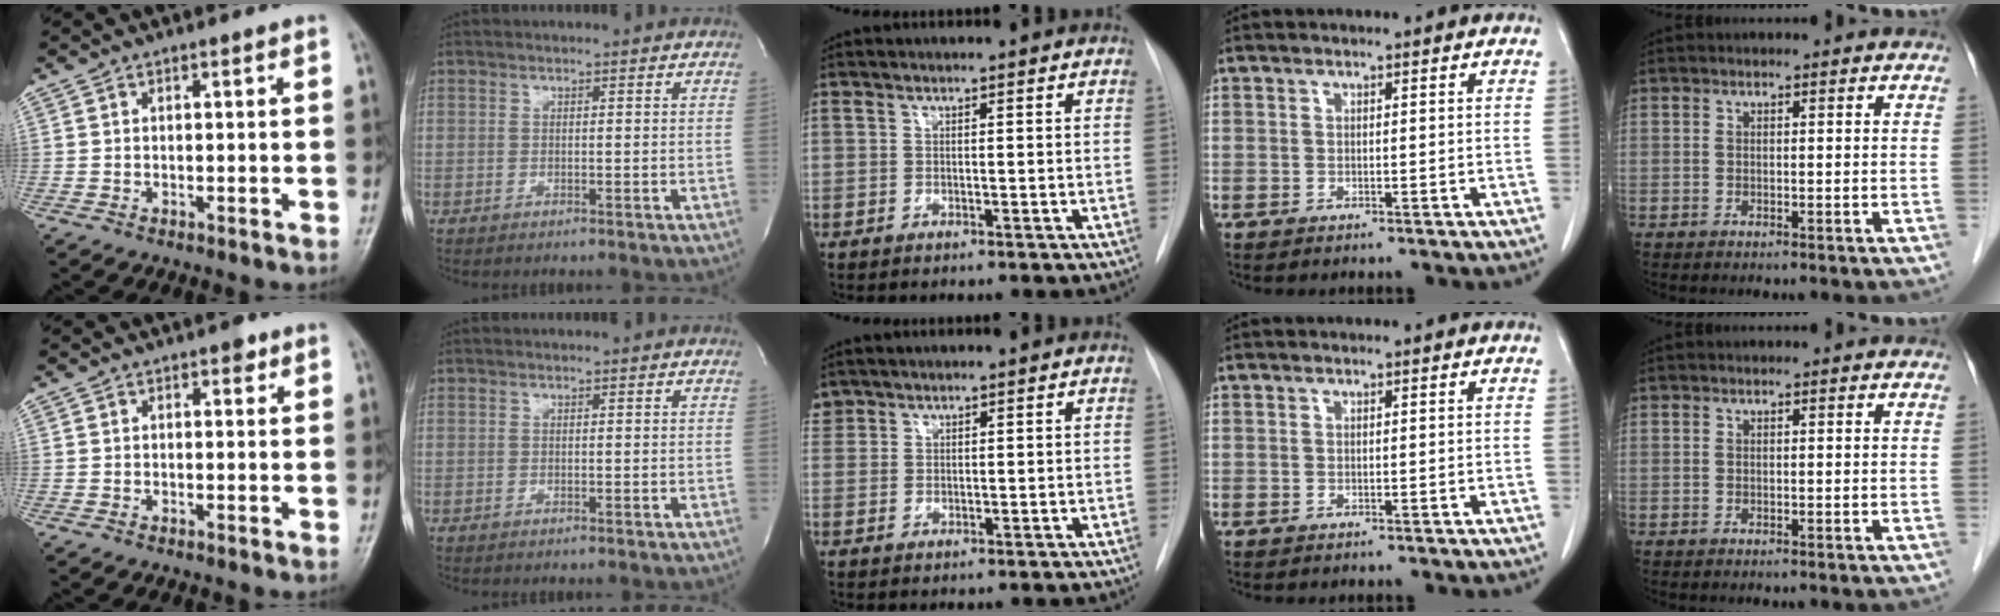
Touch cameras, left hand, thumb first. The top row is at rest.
{"thumb": {"total": 1.7, "force": [0.9, 1.0, 1.0], "torque": [-0.002, -0.001, 0.008]}, "middle": {"total": 2.2, "force": [1.7, 1.3, -0.1], "torque": [0.007, 0.012, 0.032]}}